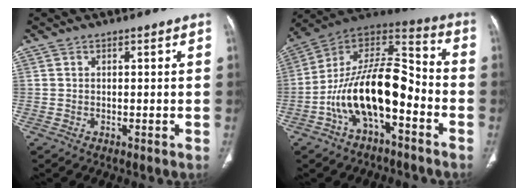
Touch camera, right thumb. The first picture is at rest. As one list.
[{"total": 18.4, "force": [-6.0, 8.6, 15.1], "torque": [-0.252, 0.079, -0.104]}]